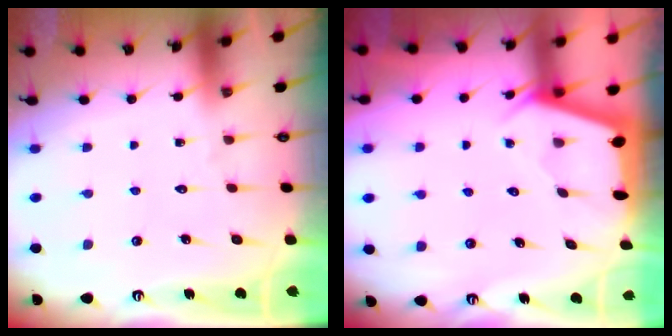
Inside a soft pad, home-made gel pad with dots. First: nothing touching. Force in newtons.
{"total": 2.3, "press": 2.3, "slide": 0.3}